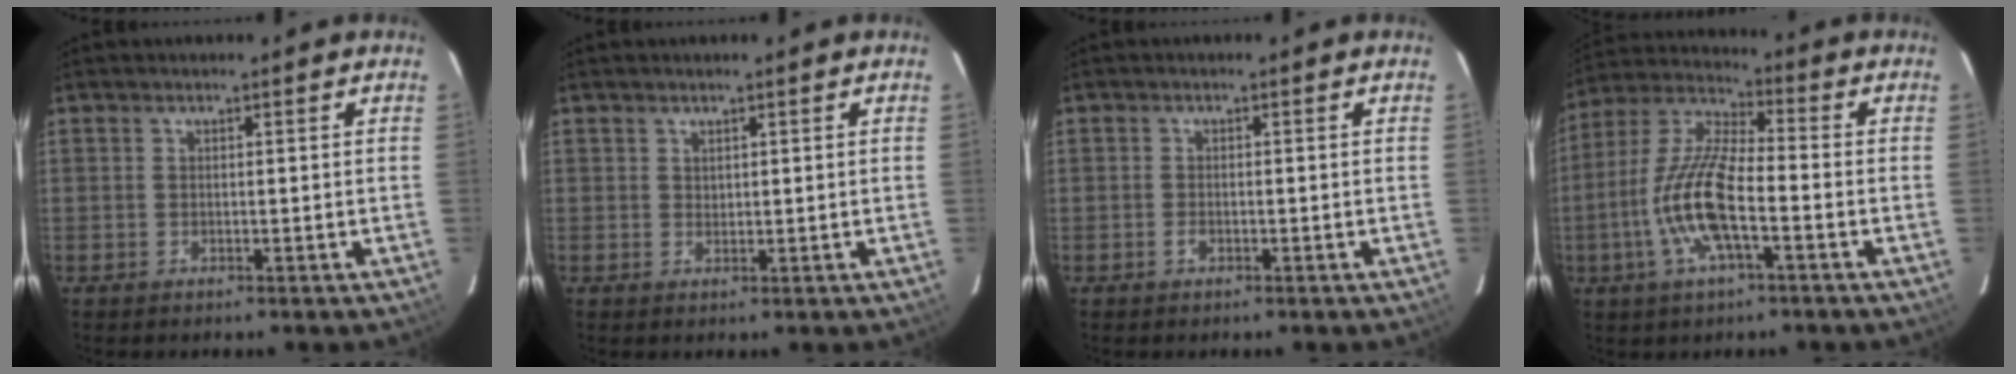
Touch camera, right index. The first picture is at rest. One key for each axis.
{"total": 0.9, "fx": 0.7, "fy": 0.6, "fz": 0.1, "tx": 0.000, "ty": 0.003, "tz": 0.013}
{"total": 1.1, "fx": -0.5, "fy": 0.7, "fz": 0.7, "tx": -0.013, "ty": 0.000, "tz": -0.010}
{"total": 13.7, "fx": -4.3, "fy": 3.9, "fz": 12.4, "tx": -0.260, "ty": -0.001, "tz": -0.087}